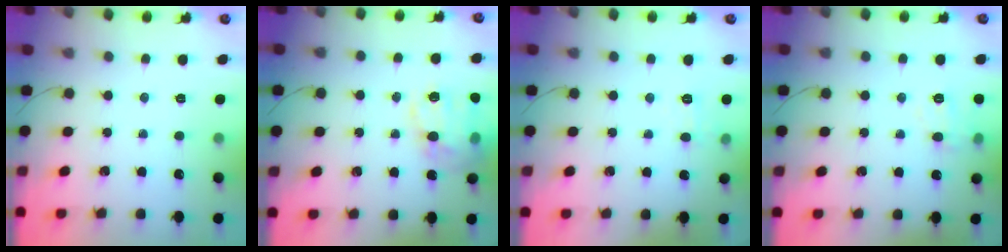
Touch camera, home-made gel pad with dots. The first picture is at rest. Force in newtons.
{"total": 18.1, "press": 17.8, "slide": 3.2}
{"total": 4.4, "press": 4.1, "slide": 1.8}
{"total": 8.3, "press": 8.2, "slide": 1.5}